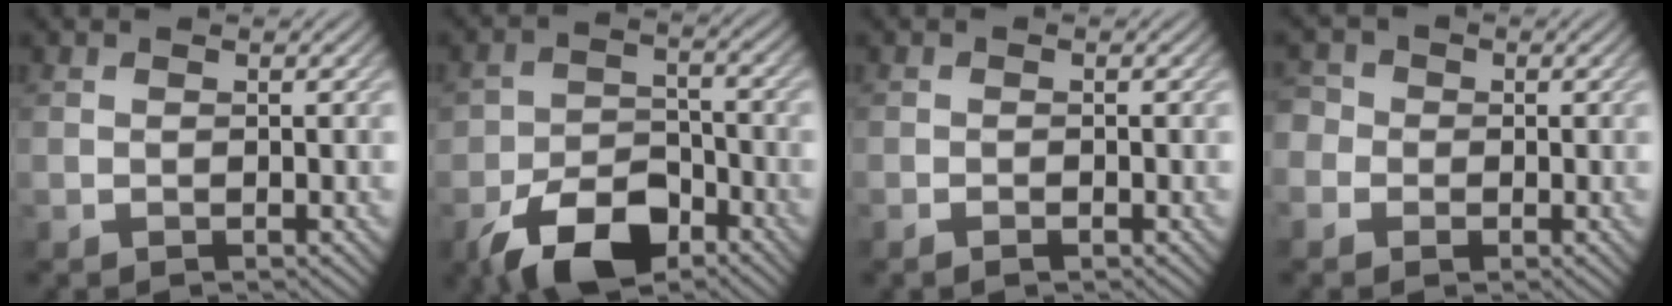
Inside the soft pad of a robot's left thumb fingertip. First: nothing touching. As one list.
[{"total": 9.1, "force": [-5.8, 5.0, 5.1], "torque": [-0.095, -0.007, -0.110]}, {"total": 0.8, "force": [-0.6, 0.2, 0.5], "torque": [-0.008, -0.001, -0.008]}, {"total": 3.6, "force": [-0.6, 3.4, 0.9], "torque": [-0.020, 0.009, -0.034]}]